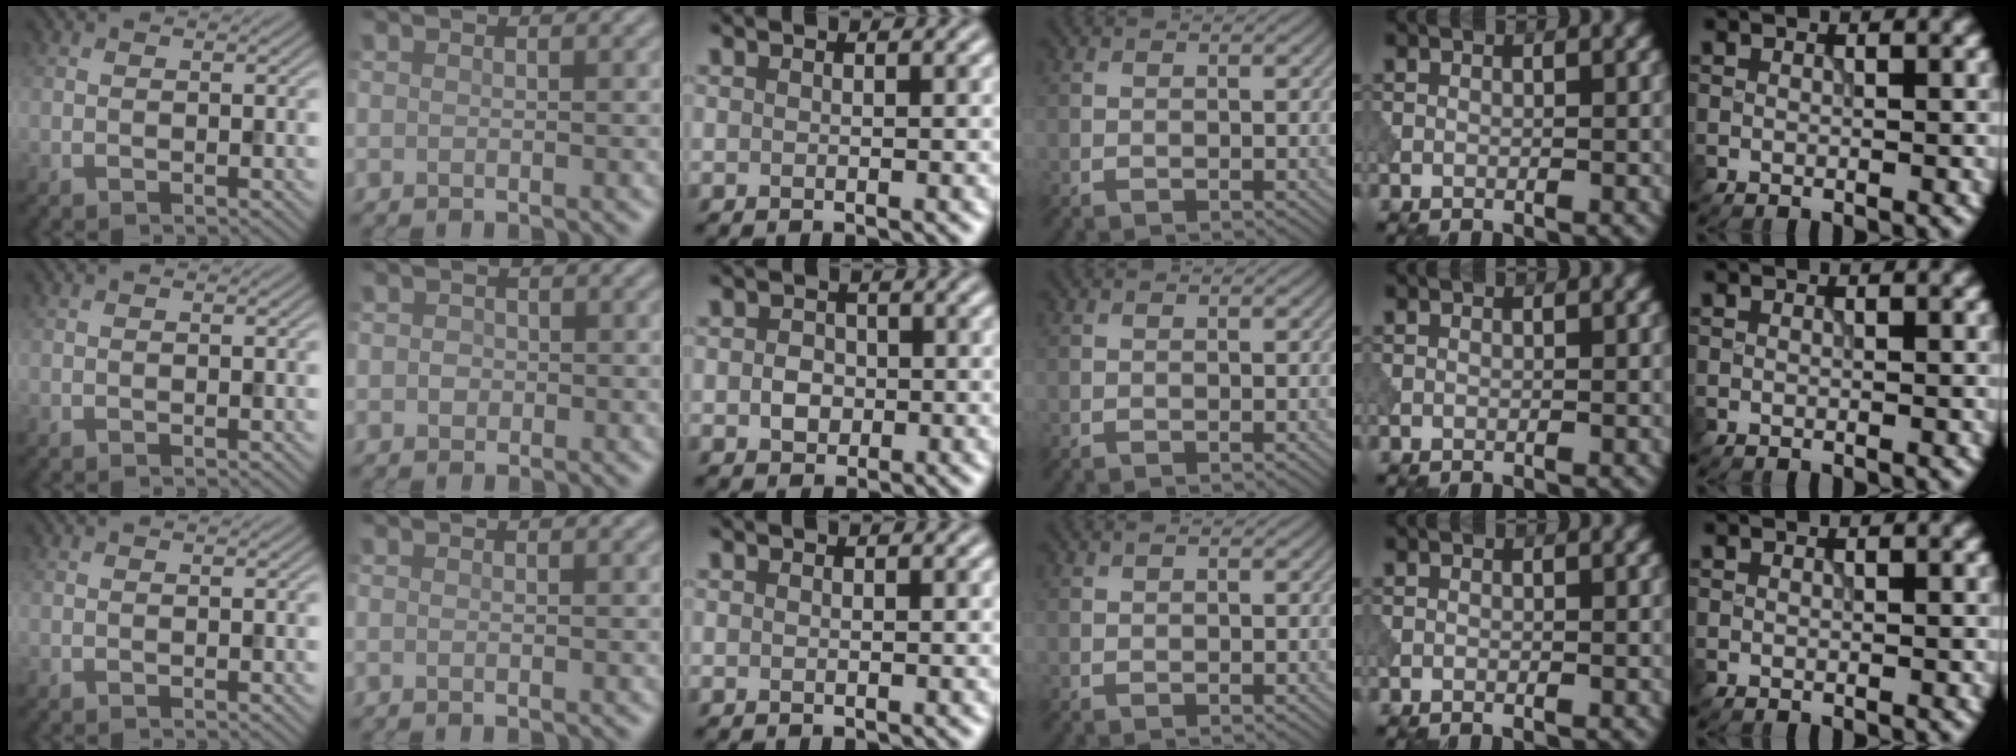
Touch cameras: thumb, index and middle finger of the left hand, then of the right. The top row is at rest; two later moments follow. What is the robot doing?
{"motion": "extract", "object": "peg toy"}